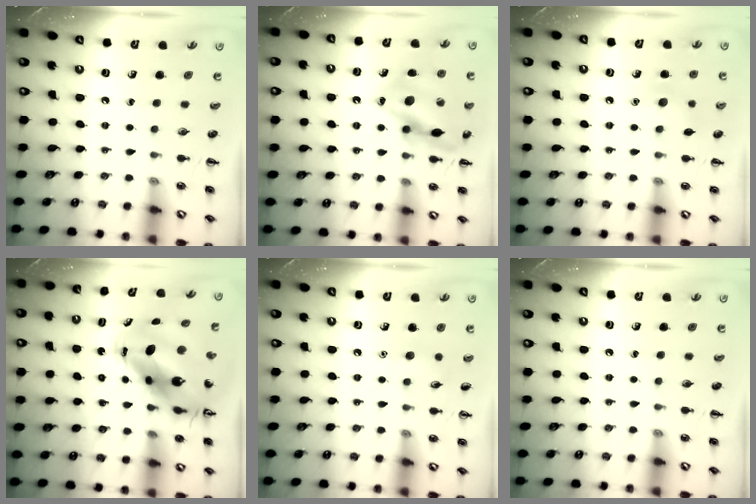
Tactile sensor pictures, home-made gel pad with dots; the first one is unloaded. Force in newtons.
{"total": 14.8, "press": 14.8, "slide": 1.0}
{"total": 8.3, "press": 8.1, "slide": 1.8}
{"total": 13.6, "press": 13.1, "slide": 3.7}
{"total": 4.5, "press": 4.2, "slide": 1.4}
{"total": 0.0}